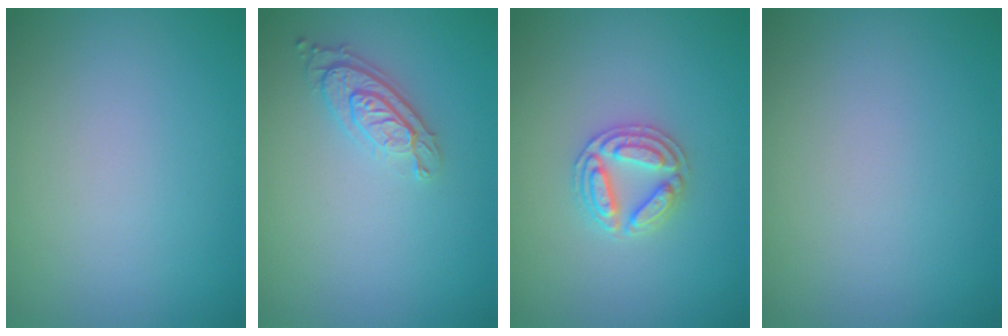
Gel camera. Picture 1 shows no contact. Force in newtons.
{"total": 3.1, "press": 2.4, "slide": 2.0}
{"total": 2.8, "press": 2.7, "slide": 0.5}
{"total": 0.0}